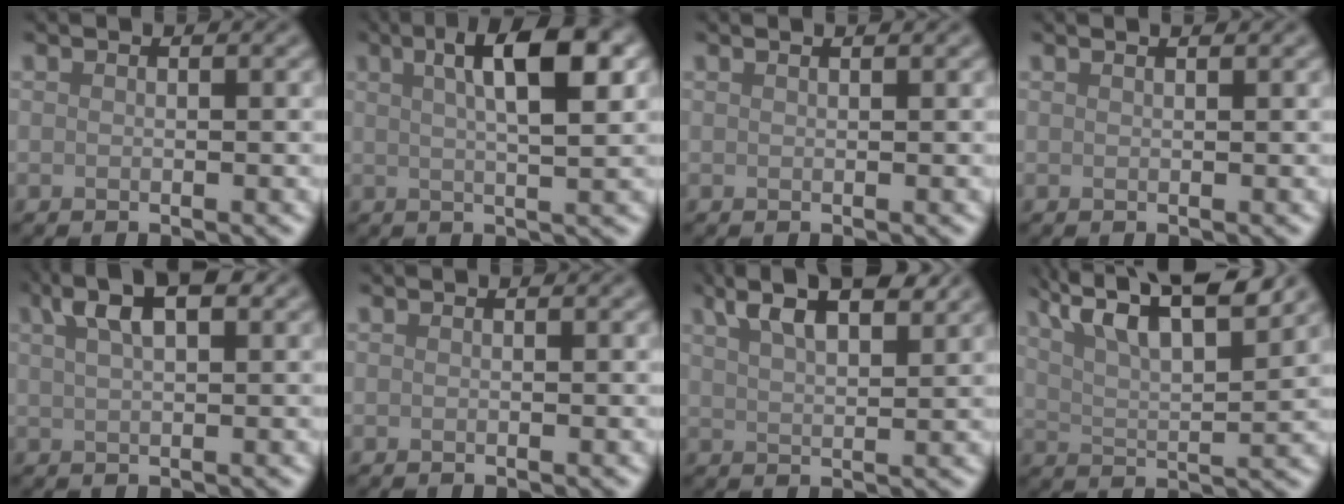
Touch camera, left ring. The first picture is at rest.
{"total": 6.9, "force": [2.3, 1.9, 6.2], "torque": [-0.081, 0.013, 0.030]}
{"total": 1.1, "force": [0.9, 0.4, 0.6], "torque": [-0.001, -0.004, 0.000]}
{"total": 1.5, "force": [1.1, 0.6, 0.8], "torque": [0.001, -0.004, -0.003]}
{"total": 5.1, "force": [2.7, 1.9, 3.9], "torque": [-0.070, 0.014, 0.044]}
{"total": 0.0}
{"total": 6.9, "force": [4.7, 2.2, 4.5], "torque": [-0.078, 0.022, 0.066]}
{"total": 10.2, "force": [6.6, 2.9, 7.2], "torque": [-0.114, 0.023, 0.079]}